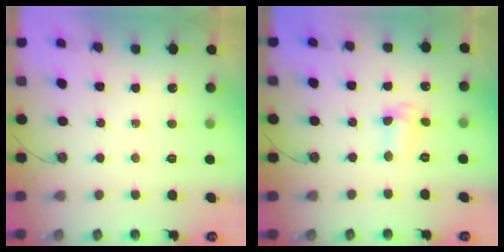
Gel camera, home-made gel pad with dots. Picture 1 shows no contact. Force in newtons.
{"total": 4.7, "press": 3.3, "slide": 3.4}